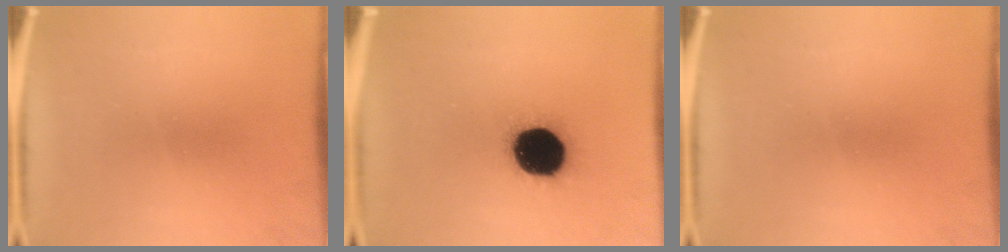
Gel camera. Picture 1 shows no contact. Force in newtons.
{"total": 19.3}
{"total": 0.0}